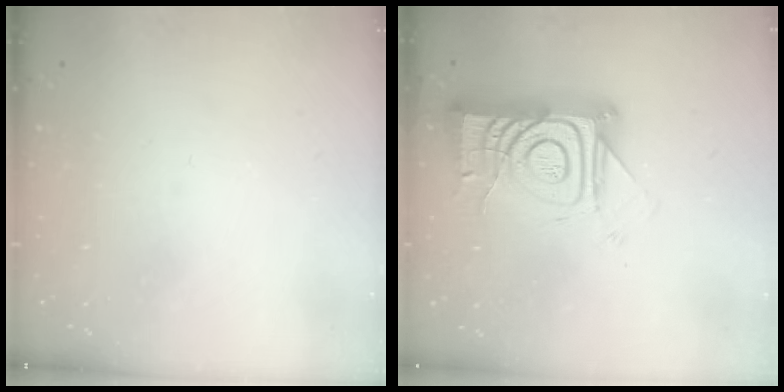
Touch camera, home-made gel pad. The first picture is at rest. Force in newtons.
{"total": 16.3, "press": 16.3, "slide": 1.5}